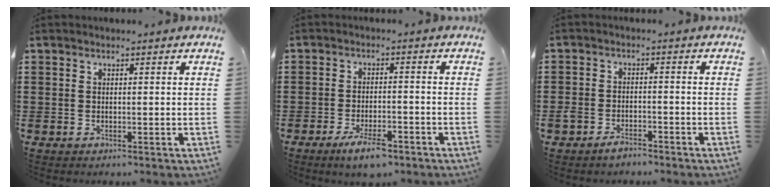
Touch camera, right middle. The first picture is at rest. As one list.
[{"total": 4.7, "force": [-3.2, 1.2, 3.3], "torque": [-0.064, 0.001, -0.058]}, {"total": 2.6, "force": [-2.2, 1.0, 0.9], "torque": [-0.024, 0.006, -0.047]}]